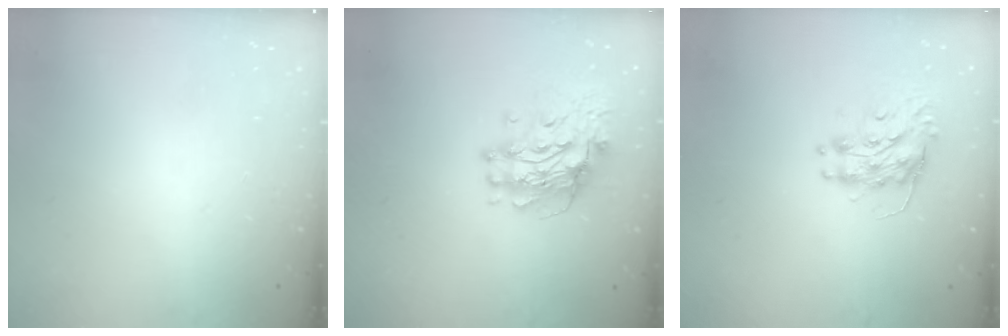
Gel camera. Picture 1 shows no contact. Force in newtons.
{"total": 11.7, "press": 11.7, "slide": 1.1}
{"total": 9.0, "press": 9.0, "slide": 0.3}